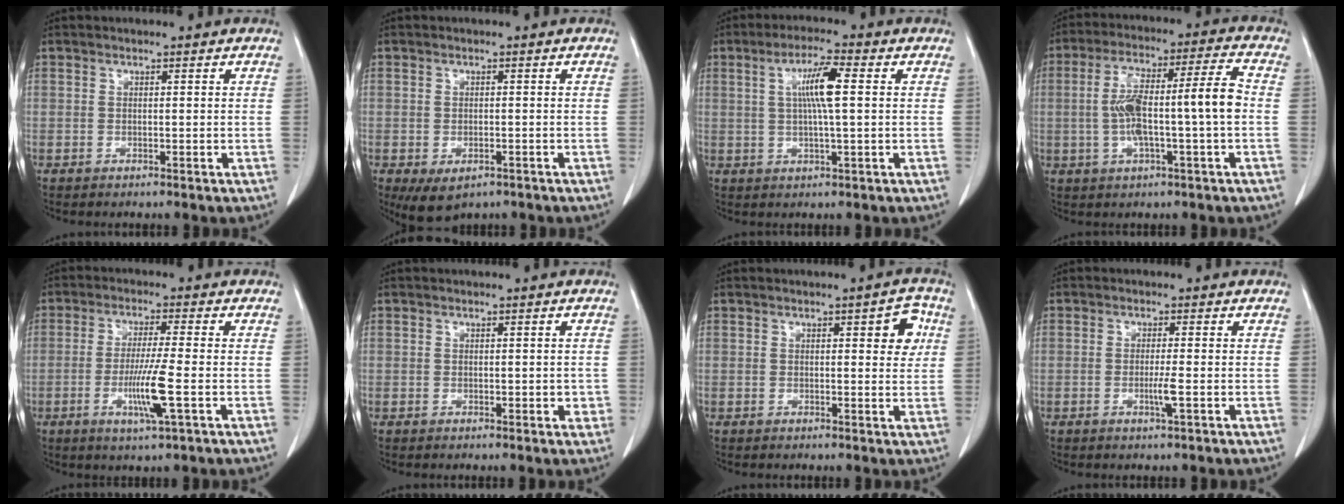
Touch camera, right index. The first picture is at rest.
{"total": 5.0, "force": [-2.8, 2.7, 3.0], "torque": [-0.053, -0.009, -0.035]}
{"total": 6.6, "force": [1.2, 0.2, 6.4], "torque": [-0.117, 0.004, 0.021]}
{"total": 12.2, "force": [-1.0, 0.9, 12.2], "torque": [-0.220, 0.027, -0.017]}
{"total": 7.5, "force": [-2.2, -0.5, 7.2], "torque": [-0.135, -0.016, -0.041]}
{"total": 1.8, "force": [-0.1, 1.0, 1.5], "torque": [-0.015, 0.003, 0.003]}
{"total": 4.3, "force": [1.3, 1.4, 3.8], "torque": [-0.040, 0.006, 0.012]}
{"total": 2.4, "force": [-0.7, -0.3, 2.3], "torque": [-0.044, -0.005, -0.013]}